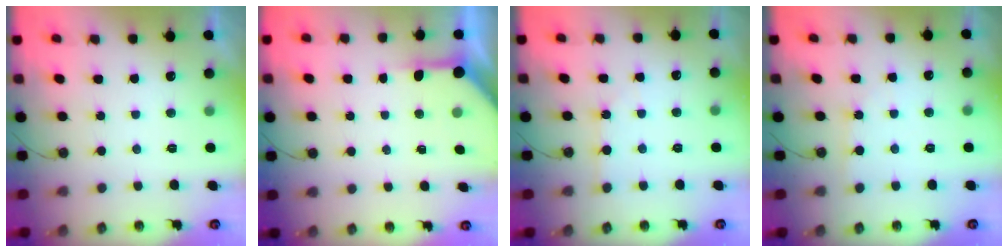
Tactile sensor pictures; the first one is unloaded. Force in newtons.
{"total": 4.6, "press": 4.6, "slide": 0.4}
{"total": 2.1, "press": 2.1, "slide": 0.3}
{"total": 2.7, "press": 2.7, "slide": 0.5}